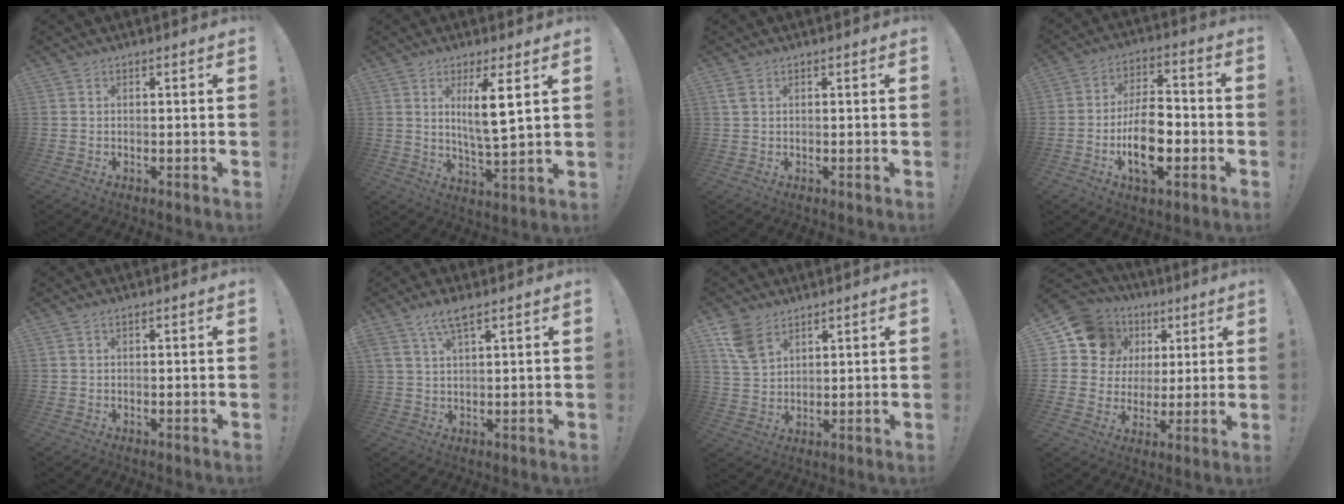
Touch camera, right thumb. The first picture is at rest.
{"total": 9.1, "force": [3.3, 1.1, 8.5], "torque": [-0.144, -0.020, 0.047]}
{"total": 2.0, "force": [1.0, 0.9, 1.5], "torque": [-0.030, 0.002, 0.020]}
{"total": 14.6, "force": [-4.4, 7.5, 11.8], "torque": [-0.220, 0.016, -0.077]}
{"total": 0.7, "force": [0.5, 0.1, 0.5], "torque": [-0.010, 0.001, 0.010]}
{"total": 5.6, "force": [4.0, 1.2, 3.8], "torque": [-0.072, -0.014, 0.073]}
{"total": 8.5, "force": [5.8, 5.0, 3.8], "torque": [-0.065, -0.025, 0.116]}
{"total": 14.0, "force": [6.2, 11.8, 4.5], "torque": [-0.070, -0.030, 0.135]}